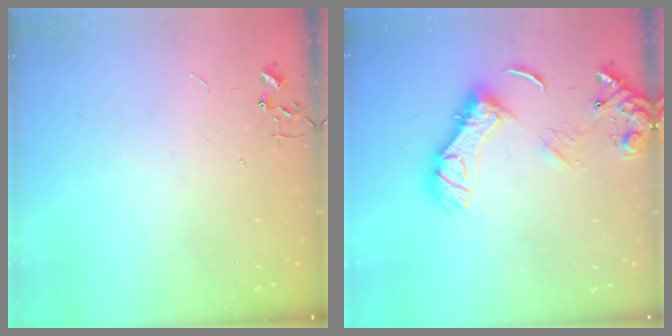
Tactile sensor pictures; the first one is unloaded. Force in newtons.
{"total": 14.3, "press": 14.3, "slide": 1.6}